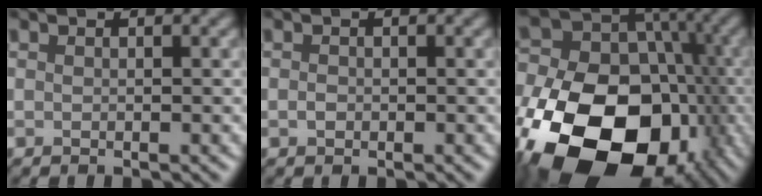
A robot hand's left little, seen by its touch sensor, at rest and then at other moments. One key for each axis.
{"total": 0.6, "fx": -0.1, "fy": 0.5, "fz": 0.4, "tx": -0.007, "ty": -0.002, "tz": -0.003}
{"total": 20.1, "fx": -8.0, "fy": 14.0, "fz": 12.0, "tx": -0.231, "ty": -0.019, "tz": -0.134}